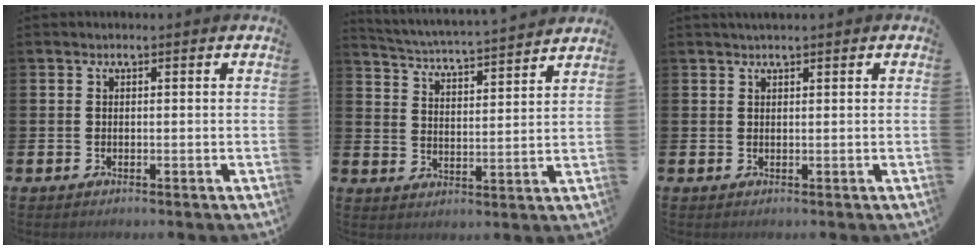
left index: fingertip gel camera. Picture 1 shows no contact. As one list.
[{"total": 4.5, "force": [4.4, -0.3, 0.6], "torque": [-0.032, -0.044, 0.072]}, {"total": 1.1, "force": [1.0, 0.2, 0.4], "torque": [-0.003, 0.002, 0.017]}]